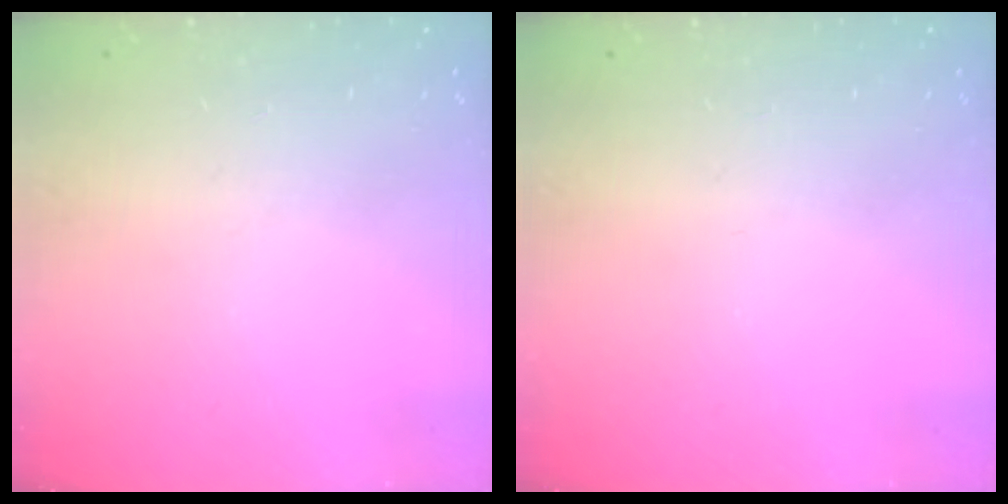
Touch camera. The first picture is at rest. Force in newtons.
{"total": 0.0}